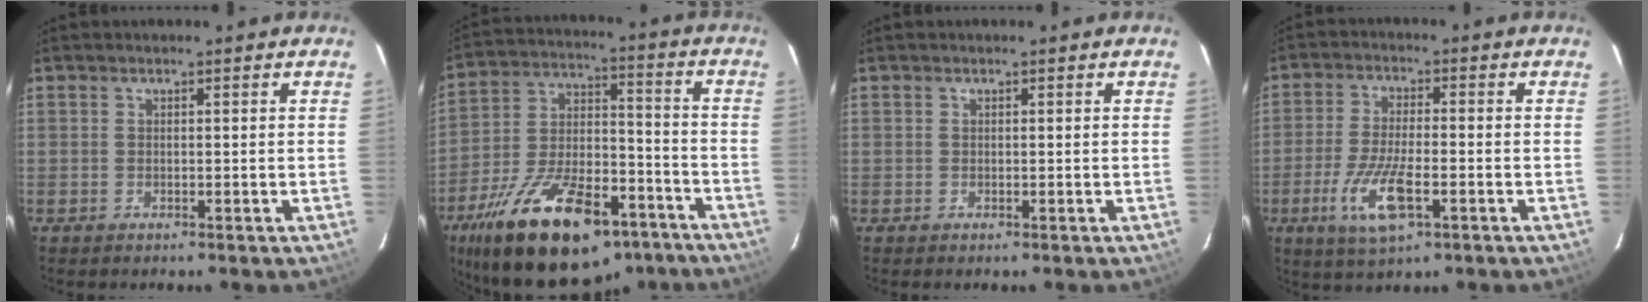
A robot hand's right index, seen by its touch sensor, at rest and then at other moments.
{"total": 27.9, "force": [-18.4, 12.1, 17.1], "torque": [-0.315, -0.005, -0.275]}
{"total": 0.5, "force": [0.0, 0.5, -0.1], "torque": [0.004, 0.002, -0.001]}
{"total": 10.2, "force": [-3.9, 3.2, 8.9], "torque": [-0.189, -0.014, -0.074]}